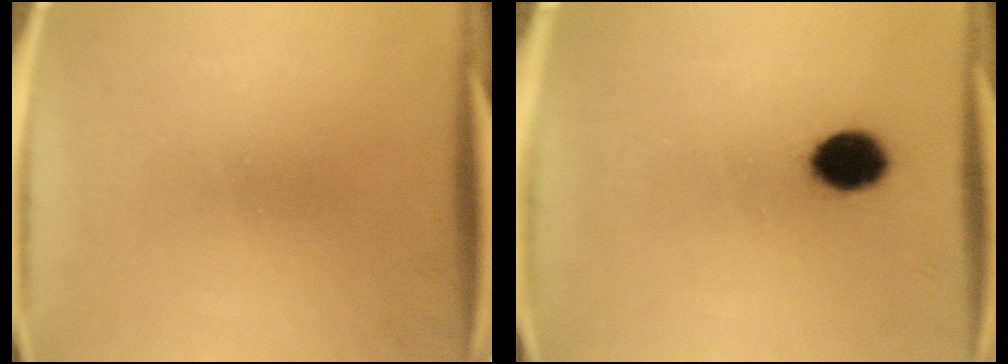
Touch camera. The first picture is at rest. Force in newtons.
{"total": 8.2}